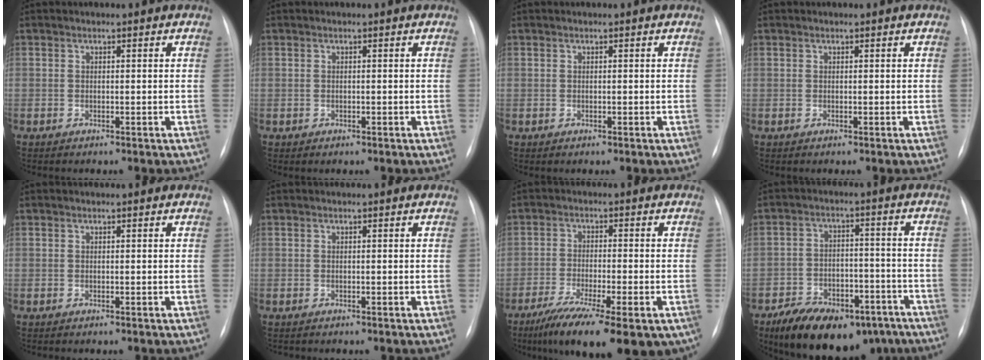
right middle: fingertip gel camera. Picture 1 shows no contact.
{"total": 0.0}
{"total": 0.0}
{"total": 0.0}
{"total": 0.0}
{"total": 0.0}
{"total": 16.2, "force": [-10.1, 4.2, 11.9], "torque": [-0.167, -0.029, -0.155]}
{"total": 16.9, "force": [-11.9, 8.4, 8.7], "torque": [-0.146, 0.015, -0.178]}